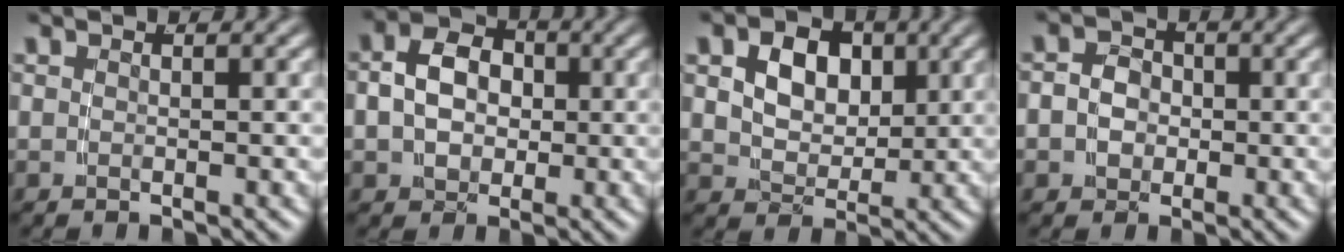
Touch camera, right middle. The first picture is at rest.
{"total": 6.1, "force": [0.2, 4.9, 3.6], "torque": [-0.072, -0.016, 0.008]}
{"total": 5.8, "force": [1.7, 4.2, 3.6], "torque": [-0.071, -0.014, 0.034]}
{"total": 4.8, "force": [-0.5, 4.3, 2.0], "torque": [-0.054, -0.022, -0.006]}